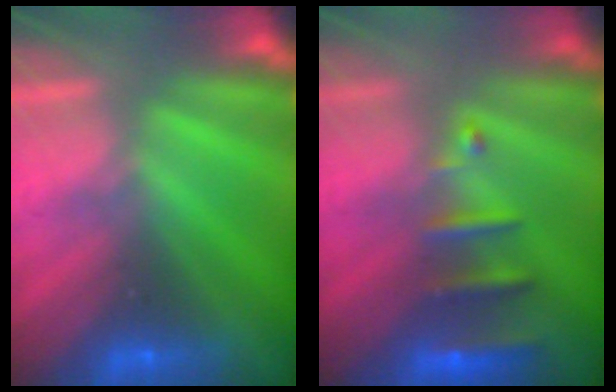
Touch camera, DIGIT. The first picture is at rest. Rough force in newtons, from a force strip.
{"total": 2.7}